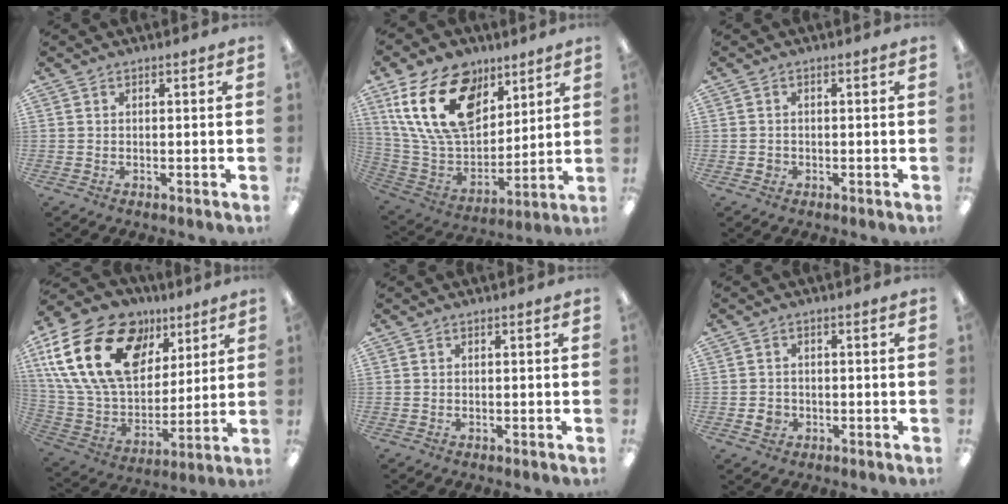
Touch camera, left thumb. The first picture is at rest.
{"total": 22.3, "force": [10.6, 14.2, 13.5], "torque": [-0.274, -0.038, 0.193]}
{"total": 1.2, "force": [-0.4, 1.1, 0.3], "torque": [-0.006, 0.003, -0.010]}
{"total": 25.9, "force": [11.2, 16.8, 16.3], "torque": [-0.334, -0.040, 0.201]}
{"total": 0.0}
{"total": 2.8, "force": [-0.9, 2.5, 1.0], "torque": [-0.015, 0.003, -0.015]}